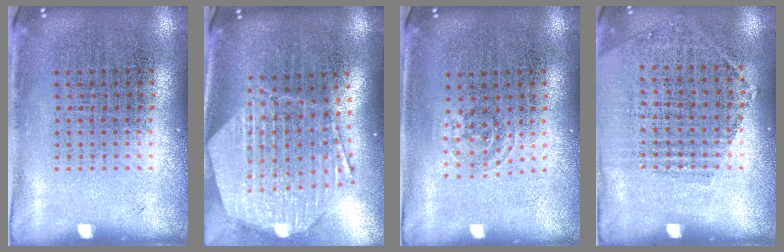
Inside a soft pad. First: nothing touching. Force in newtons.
{"total": 3.0, "press": 2.4, "slide": 1.8}
{"total": 0.7, "press": 0.5, "slide": 0.5}
{"total": 1.1, "press": 0.9, "slide": 0.5}